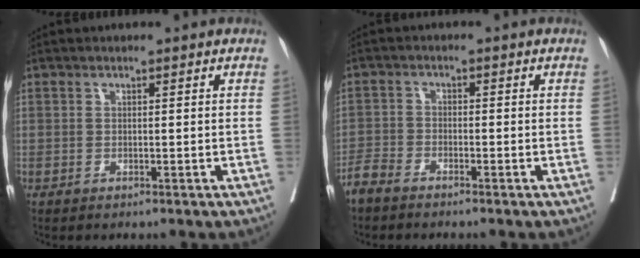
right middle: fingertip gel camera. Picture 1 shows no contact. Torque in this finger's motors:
{"motor_torque": [1.02, -1.12, 0.05, 0.05]}